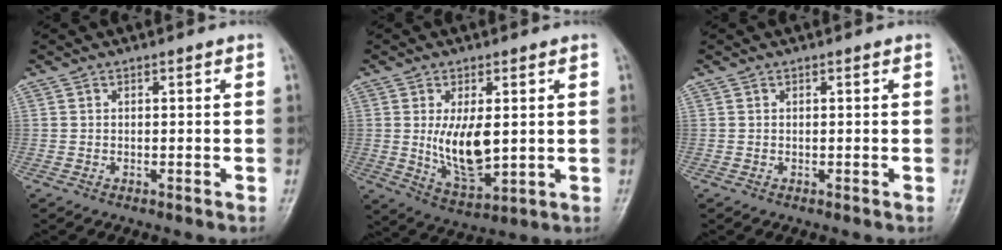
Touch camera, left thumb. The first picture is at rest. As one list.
[{"total": 9.7, "force": [0.7, 4.6, 8.5], "torque": [-0.138, -0.025, 0.028]}, {"total": 0.0}]